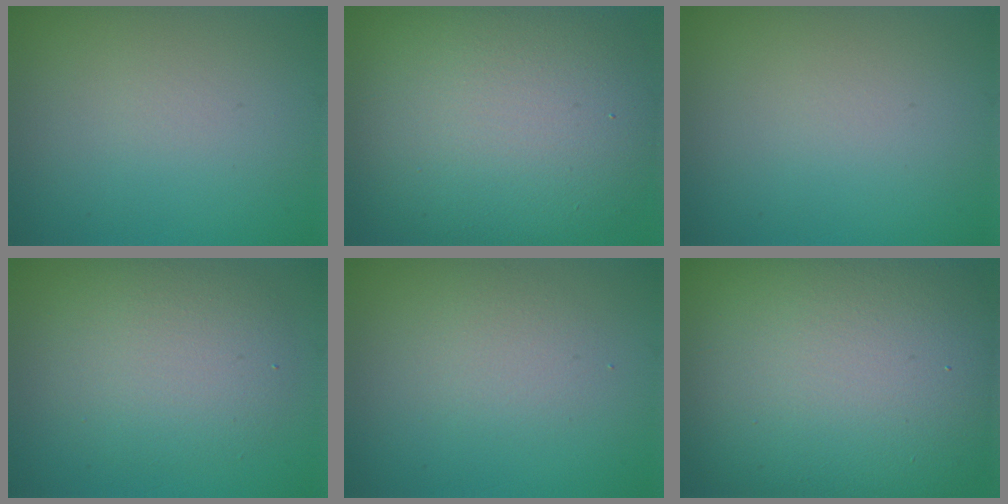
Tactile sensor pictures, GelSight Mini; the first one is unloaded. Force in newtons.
{"total": 14.1, "press": 14.1, "slide": 1.0}
{"total": 0.0}
{"total": 4.8, "press": 4.8, "slide": 0.2}
{"total": 1.9, "press": 1.9, "slide": 0.1}
{"total": 18.3, "press": 18.2, "slide": 1.2}